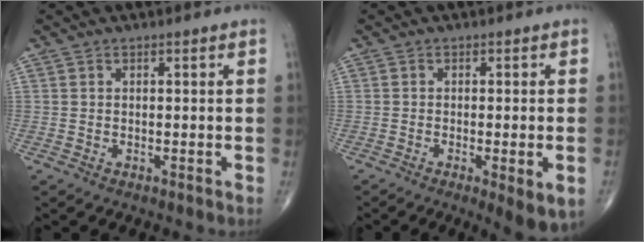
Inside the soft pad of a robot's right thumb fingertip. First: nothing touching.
{"total": 6.5, "force": [-2.2, 1.4, 5.9], "torque": [-0.087, -0.010, -0.028]}